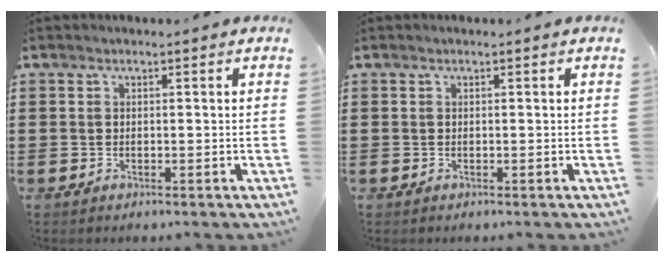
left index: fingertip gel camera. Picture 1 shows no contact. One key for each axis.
{"total": 0.0}